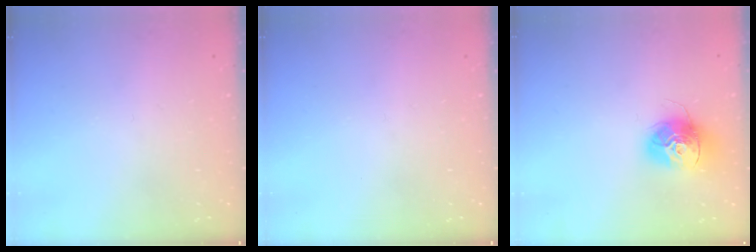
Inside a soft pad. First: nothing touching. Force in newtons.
{"total": 0.0}
{"total": 14.6, "press": 14.5, "slide": 1.4}